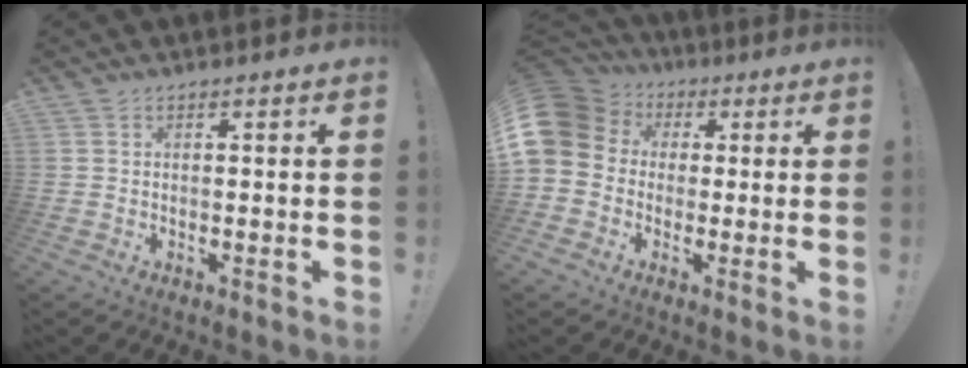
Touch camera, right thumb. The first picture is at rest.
{"total": 11.0, "force": [1.0, 9.5, 5.4], "torque": [-0.115, 0.006, 0.023]}